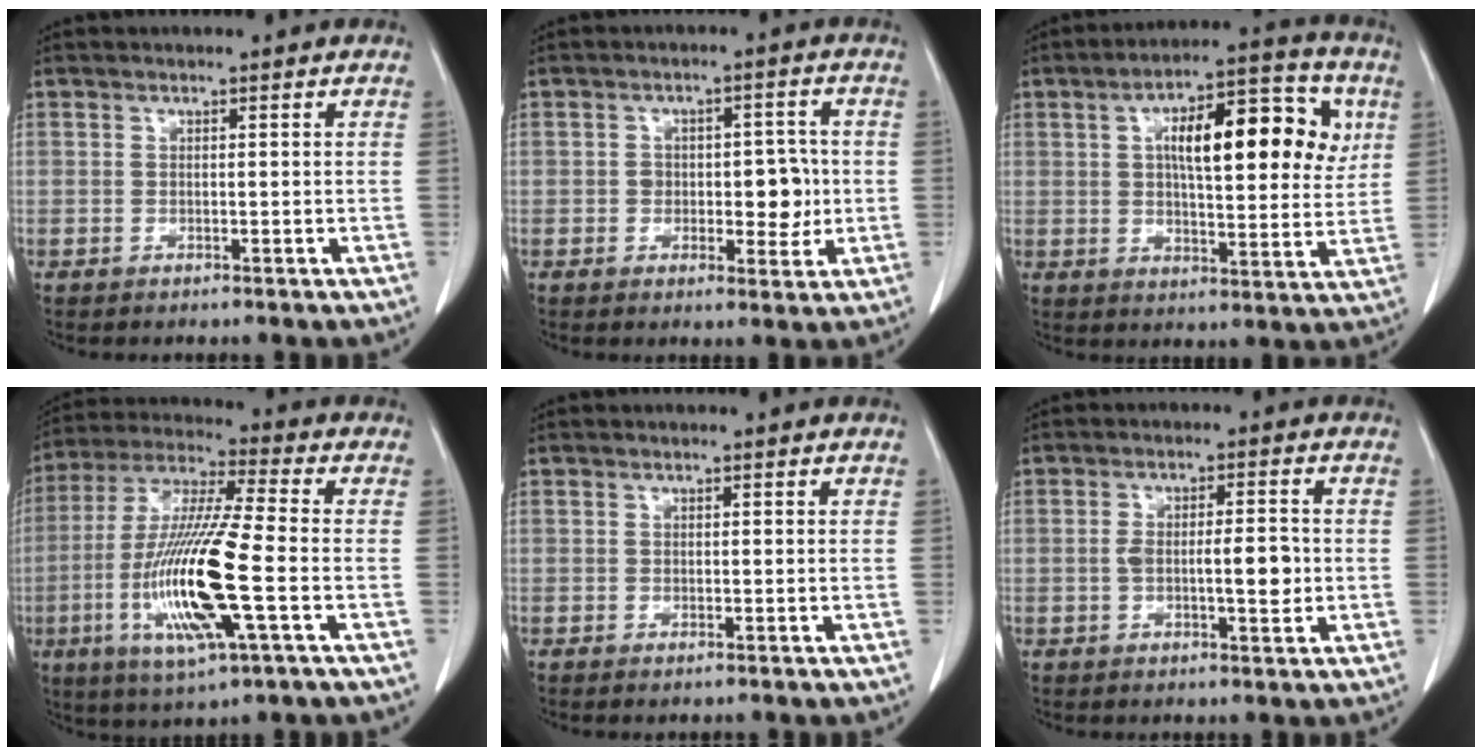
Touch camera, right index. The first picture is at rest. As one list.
[{"total": 6.5, "force": [-0.6, 3.6, 5.4], "torque": [-0.065, 0.010, -0.002]}, {"total": 16.7, "force": [4.7, 5.5, 15.0], "torque": [-0.219, 0.032, 0.065]}, {"total": 17.4, "force": [-4.2, 1.1, 16.8], "torque": [-0.350, -0.018, -0.079]}, {"total": 0.5, "force": [-0.2, 0.2, 0.5], "torque": [-0.007, -0.002, -0.005]}, {"total": 6.0, "force": [-0.7, 1.5, 5.8], "torque": [-0.101, 0.004, -0.009]}]